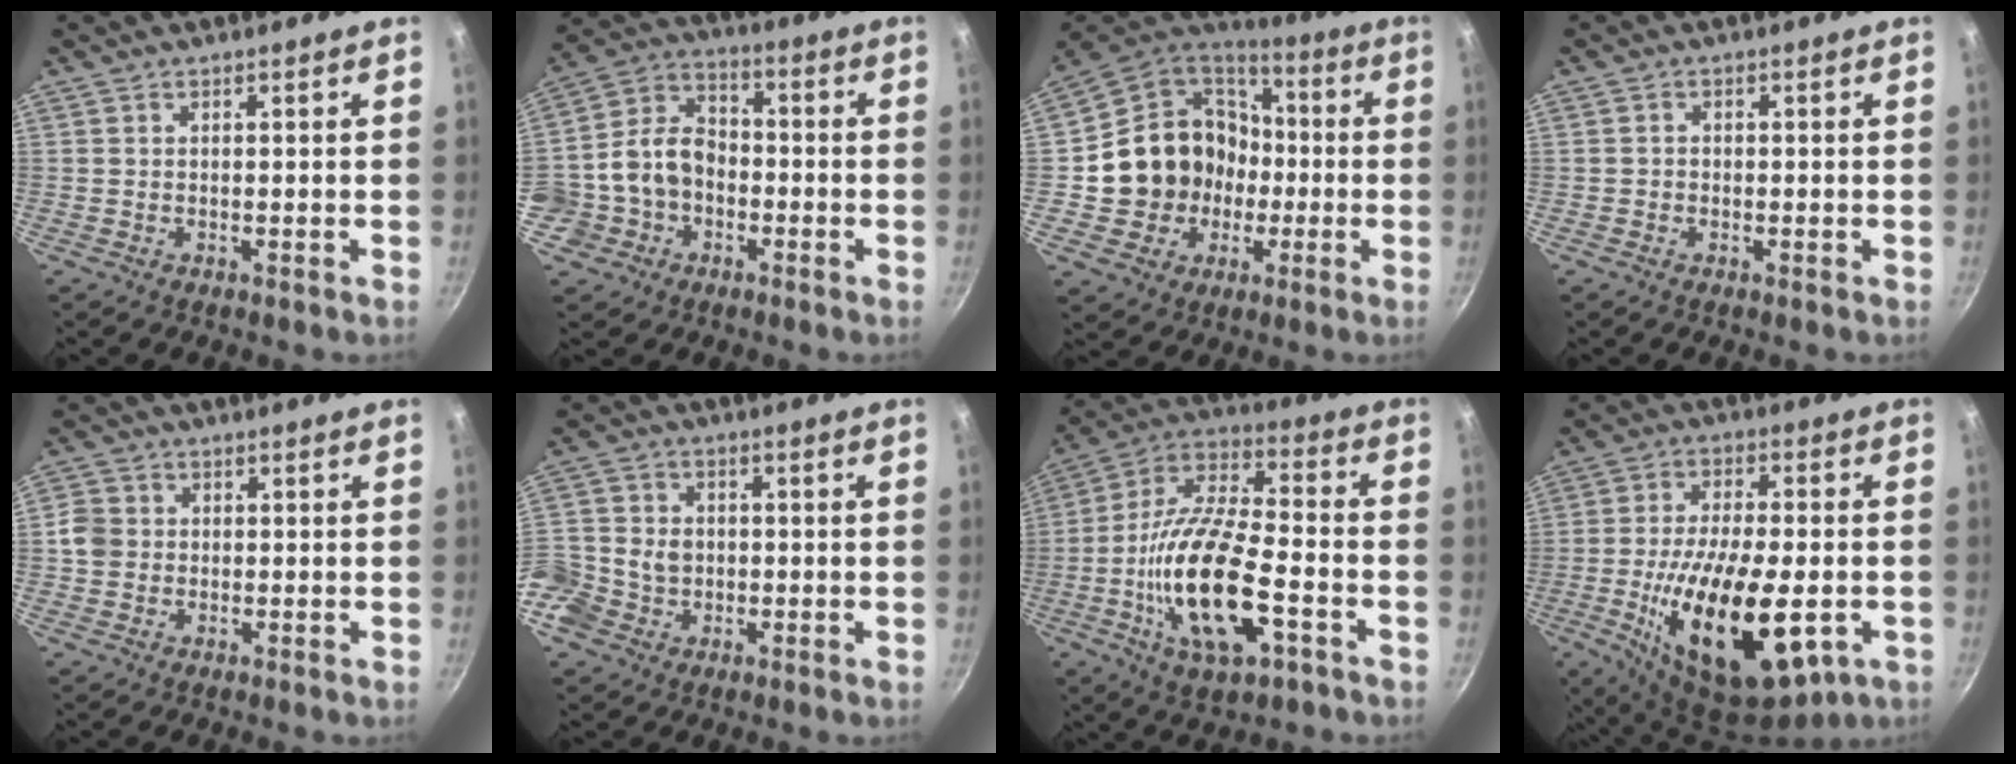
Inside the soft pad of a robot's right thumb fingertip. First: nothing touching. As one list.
[{"total": 10.9, "force": [-2.6, 9.2, 5.2], "torque": [-0.071, 0.043, -0.058]}, {"total": 18.6, "force": [-1.8, 16.9, 7.4], "torque": [-0.096, 0.043, -0.019]}, {"total": 0.9, "force": [-0.4, 0.8, 0.2], "torque": [-0.002, 0.002, -0.010]}, {"total": 4.0, "force": [-0.2, 3.7, 1.5], "torque": [-0.012, 0.010, -0.011]}, {"total": 13.1, "force": [-2.8, 11.4, 5.7], "torque": [-0.125, 0.036, -0.060]}, {"total": 20.8, "force": [-6.3, 8.5, 17.9], "torque": [-0.339, 0.025, -0.128]}, {"total": 22.9, "force": [-6.2, 10.0, 19.7], "torque": [-0.326, 0.006, -0.093]}]